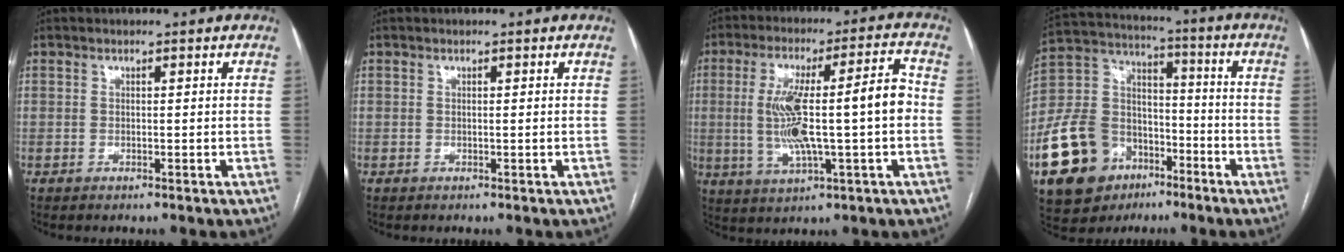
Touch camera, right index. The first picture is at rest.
{"total": 0.0}
{"total": 14.5, "force": [-0.6, 2.0, 14.3], "torque": [-0.257, 0.024, -0.006]}
{"total": 17.4, "force": [-8.4, 12.4, 8.8], "torque": [-0.192, 0.046, -0.143]}